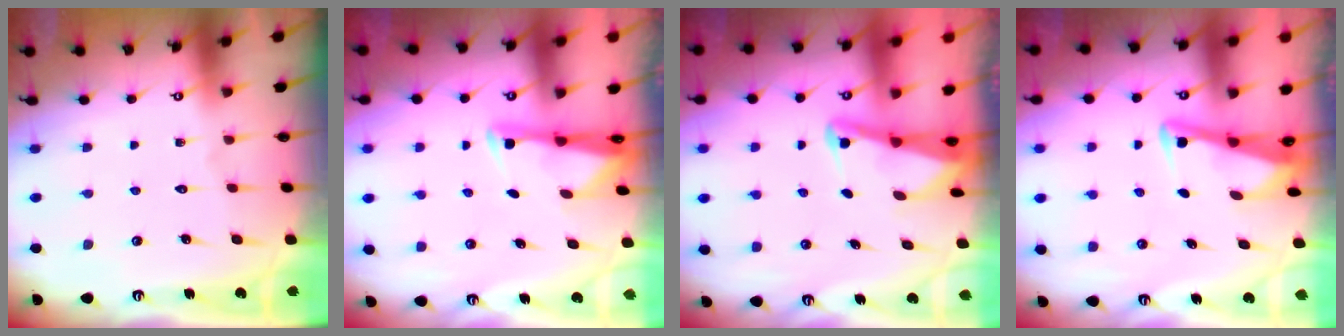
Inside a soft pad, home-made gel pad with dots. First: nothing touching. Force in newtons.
{"total": 2.6, "press": 2.5, "slide": 0.4}
{"total": 2.6, "press": 2.5, "slide": 0.6}
{"total": 3.4, "press": 3.4, "slide": 0.4}